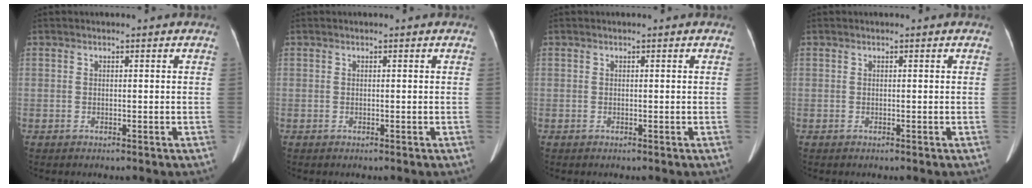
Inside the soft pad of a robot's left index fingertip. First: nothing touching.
{"total": 0.0}
{"total": 0.0}
{"total": 0.0}